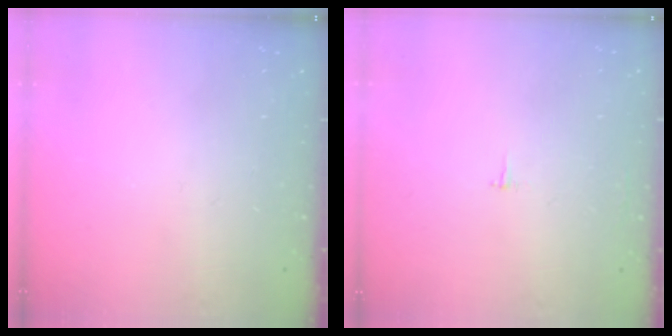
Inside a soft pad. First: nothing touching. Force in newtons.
{"total": 1.8, "press": 1.8, "slide": 0.1}